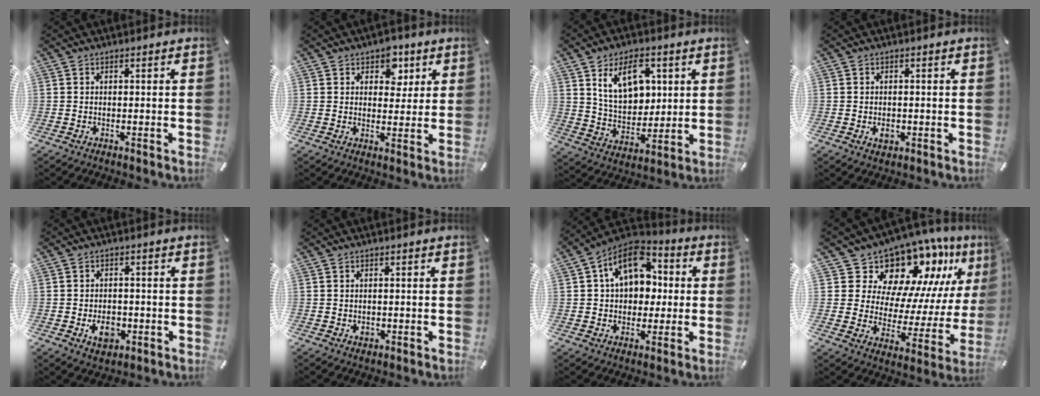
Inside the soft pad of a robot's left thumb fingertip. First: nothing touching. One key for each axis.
{"total": 6.4, "fx": 3.1, "fy": 4.9, "fz": 2.7, "tx": -0.021, "ty": -0.009, "tz": 0.048}
{"total": 13.1, "fx": 5.6, "fy": 8.8, "fz": 7.9, "tx": -0.128, "ty": -0.007, "tz": 0.103}
{"total": 2.7, "fx": -0.6, "fy": 2.1, "fz": 1.6, "tx": -0.035, "ty": 0.000, "tz": -0.012}
{"total": 6.1, "fx": -1.6, "fy": 4.4, "fz": 3.9, "tx": -0.060, "ty": -0.001, "tz": -0.028}
{"total": 1.5, "fx": -0.1, "fy": 1.4, "fz": 0.6, "tx": -0.004, "ty": 0.001, "tz": -0.005}
{"total": 13.8, "fx": 4.0, "fy": 10.5, "fz": 8.0, "tx": -0.131, "ty": -0.012, "tz": 0.072}
{"total": 14.5, "fx": 12.3, "fy": 6.9, "fz": 3.1, "tx": -0.055, "ty": -0.131, "tz": 0.206}